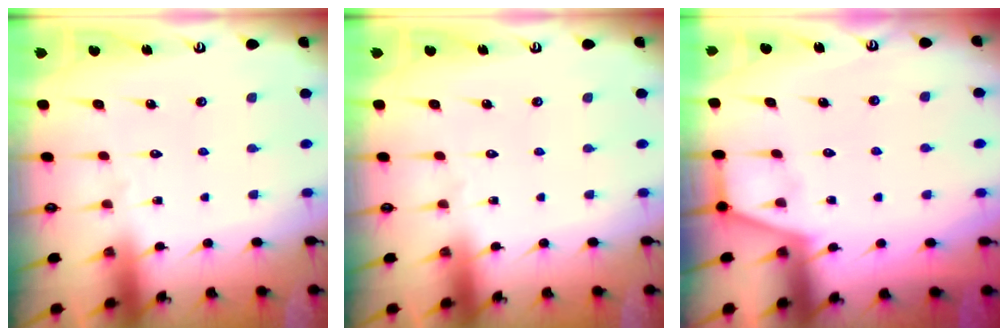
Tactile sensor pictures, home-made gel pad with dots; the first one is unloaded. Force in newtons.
{"total": 0.0}
{"total": 2.6, "press": 2.6, "slide": 0.3}